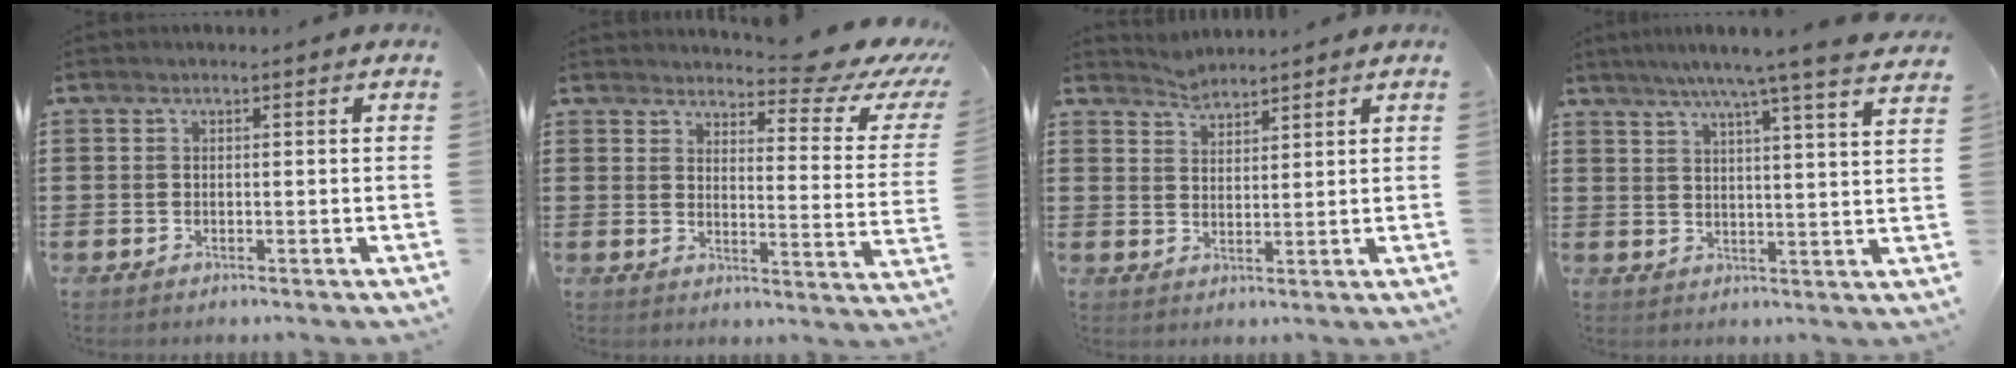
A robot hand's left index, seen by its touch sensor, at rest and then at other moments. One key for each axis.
{"total": 6.3, "fx": 5.6, "fy": 0.8, "fz": 2.8, "tx": -0.041, "ty": -0.048, "tz": 0.088}
{"total": 2.7, "fx": 2.7, "fy": 0.3, "fz": -0.4, "tx": -0.001, "ty": -0.006, "tz": 0.053}
{"total": 6.4, "fx": 5.4, "fy": -1.3, "fz": 3.2, "tx": -0.081, "ty": -0.029, "tz": 0.089}